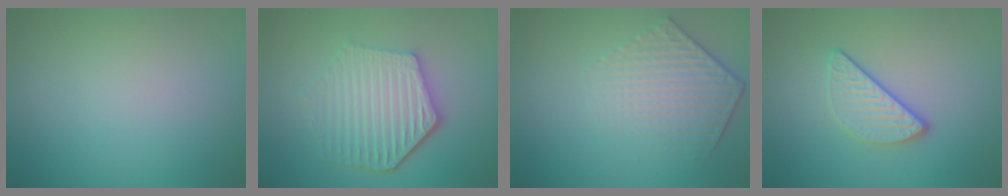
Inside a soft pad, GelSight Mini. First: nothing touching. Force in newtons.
{"total": 5.6, "press": 4.4, "slide": 3.5}
{"total": 4.3, "press": 3.1, "slide": 3.1}
{"total": 2.9, "press": 2.4, "slide": 1.7}